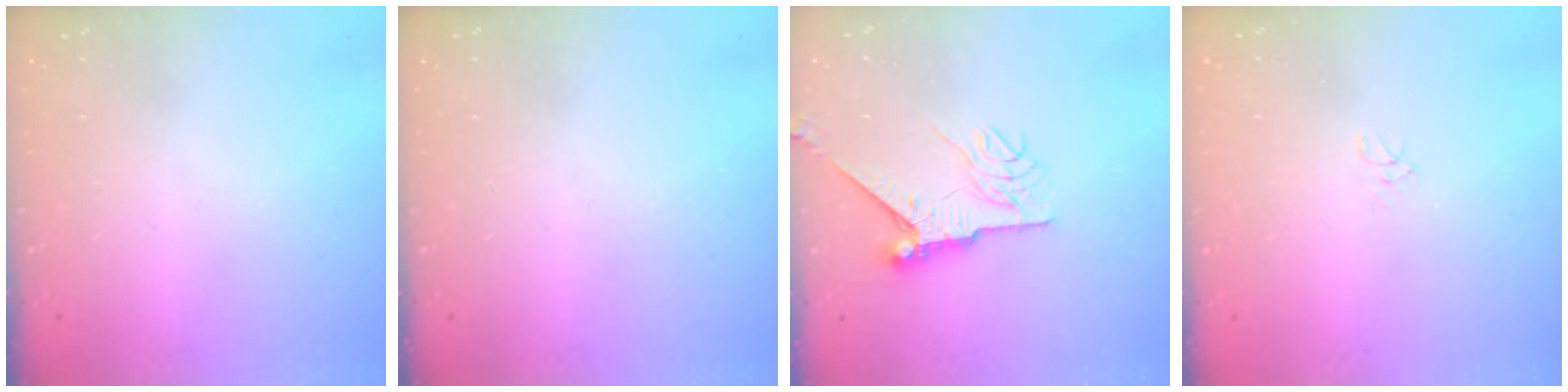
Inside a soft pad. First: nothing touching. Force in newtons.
{"total": 0.0}
{"total": 8.6, "press": 8.6, "slide": 0.5}
{"total": 3.4, "press": 3.4, "slide": 0.2}